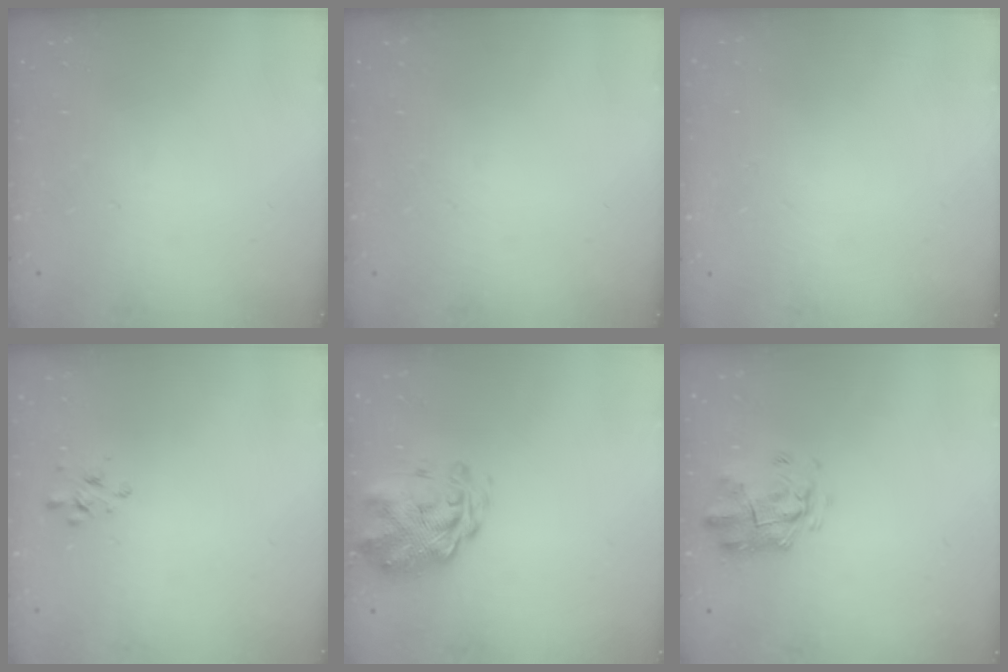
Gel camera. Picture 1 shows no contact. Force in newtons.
{"total": 0.0}
{"total": 1.8, "press": 1.8, "slide": 0.2}
{"total": 2.0, "press": 2.0, "slide": 0.4}
{"total": 2.9, "press": 2.5, "slide": 1.5}
{"total": 3.3, "press": 3.0, "slide": 1.5}